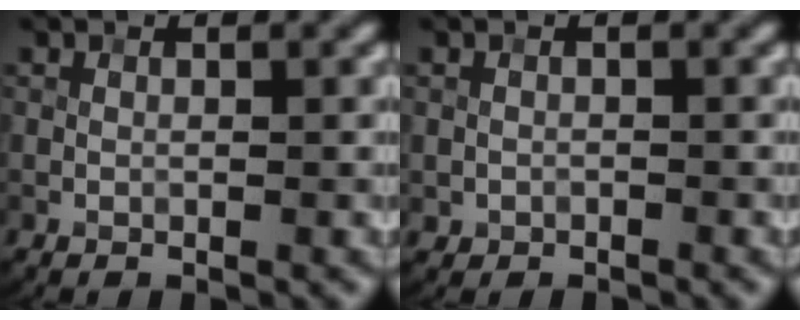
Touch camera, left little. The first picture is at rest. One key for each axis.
{"total": 0.6, "fx": -0.3, "fy": 0.5, "fz": -0.1, "tx": 0.008, "ty": -0.005, "tz": -0.006}